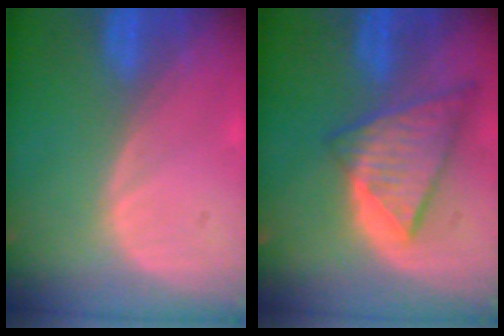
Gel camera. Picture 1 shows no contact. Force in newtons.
{"total": 9.0, "press": 7.8, "slide": 4.4}